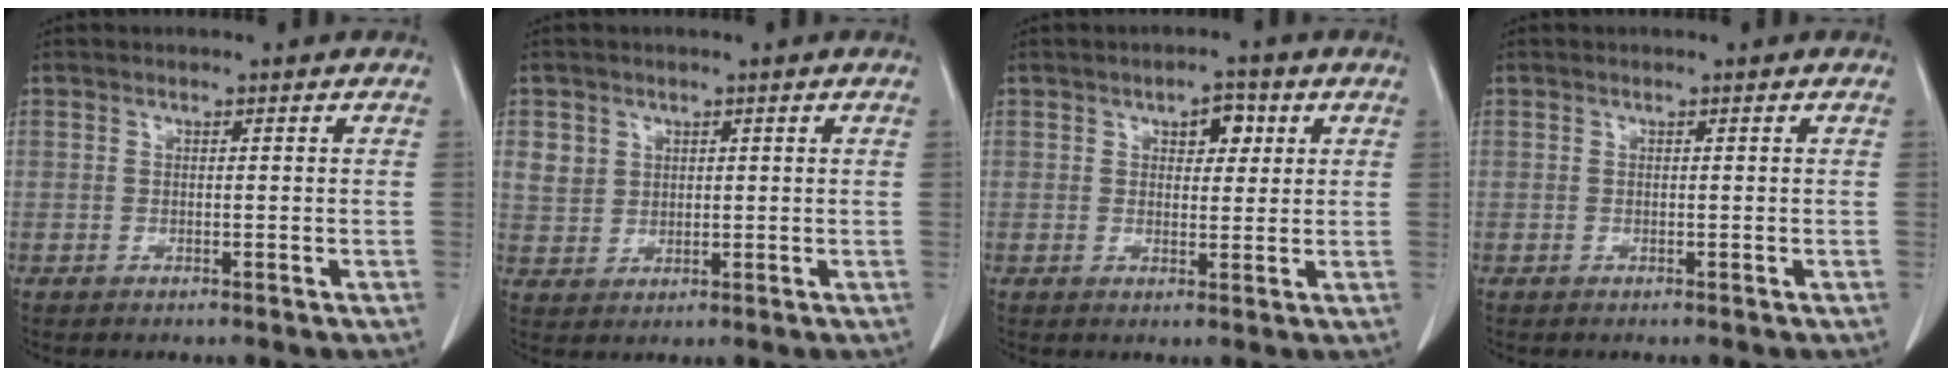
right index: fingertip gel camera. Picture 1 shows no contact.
{"total": 3.9, "force": [1.6, 3.5, 0.8], "torque": [-0.014, 0.002, 0.038]}
{"total": 3.8, "force": [1.6, 2.0, 2.8], "torque": [-0.035, 0.008, 0.022]}
{"total": 0.0}